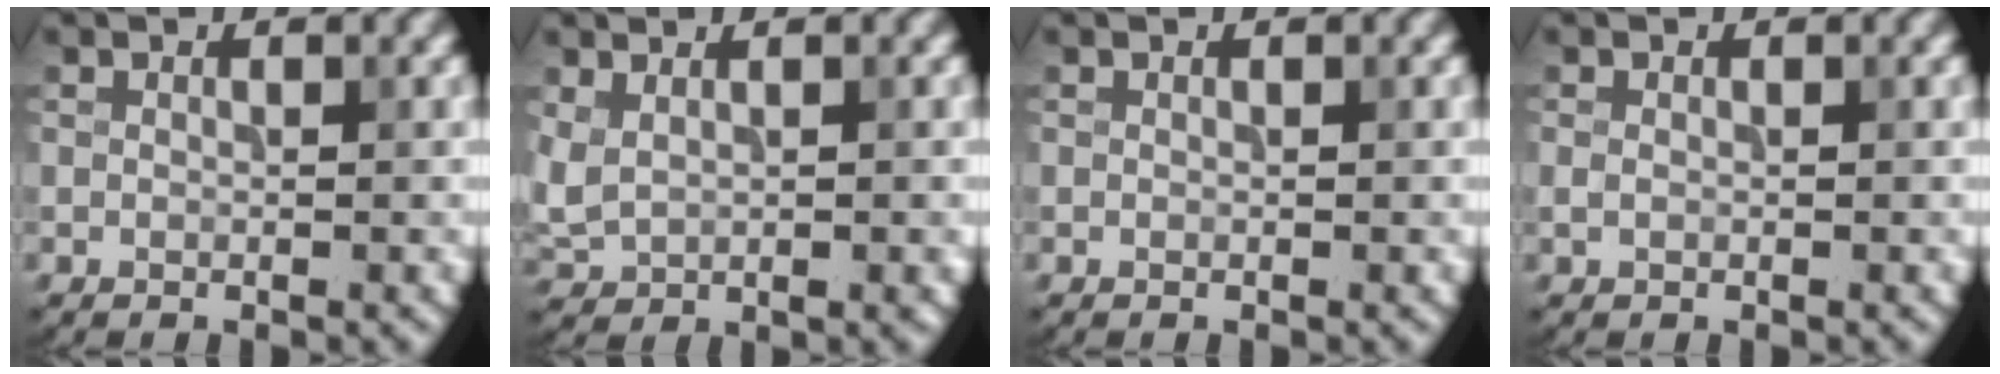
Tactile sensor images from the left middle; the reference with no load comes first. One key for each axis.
{"total": 2.2, "fx": 0.7, "fy": 1.3, "fz": 1.7, "tx": -0.041, "ty": -0.005, "tz": 0.024}
{"total": 0.0}
{"total": 0.7, "fx": -0.1, "fy": 0.5, "fz": 0.5, "tx": -0.010, "ty": -0.002, "tz": -0.001}